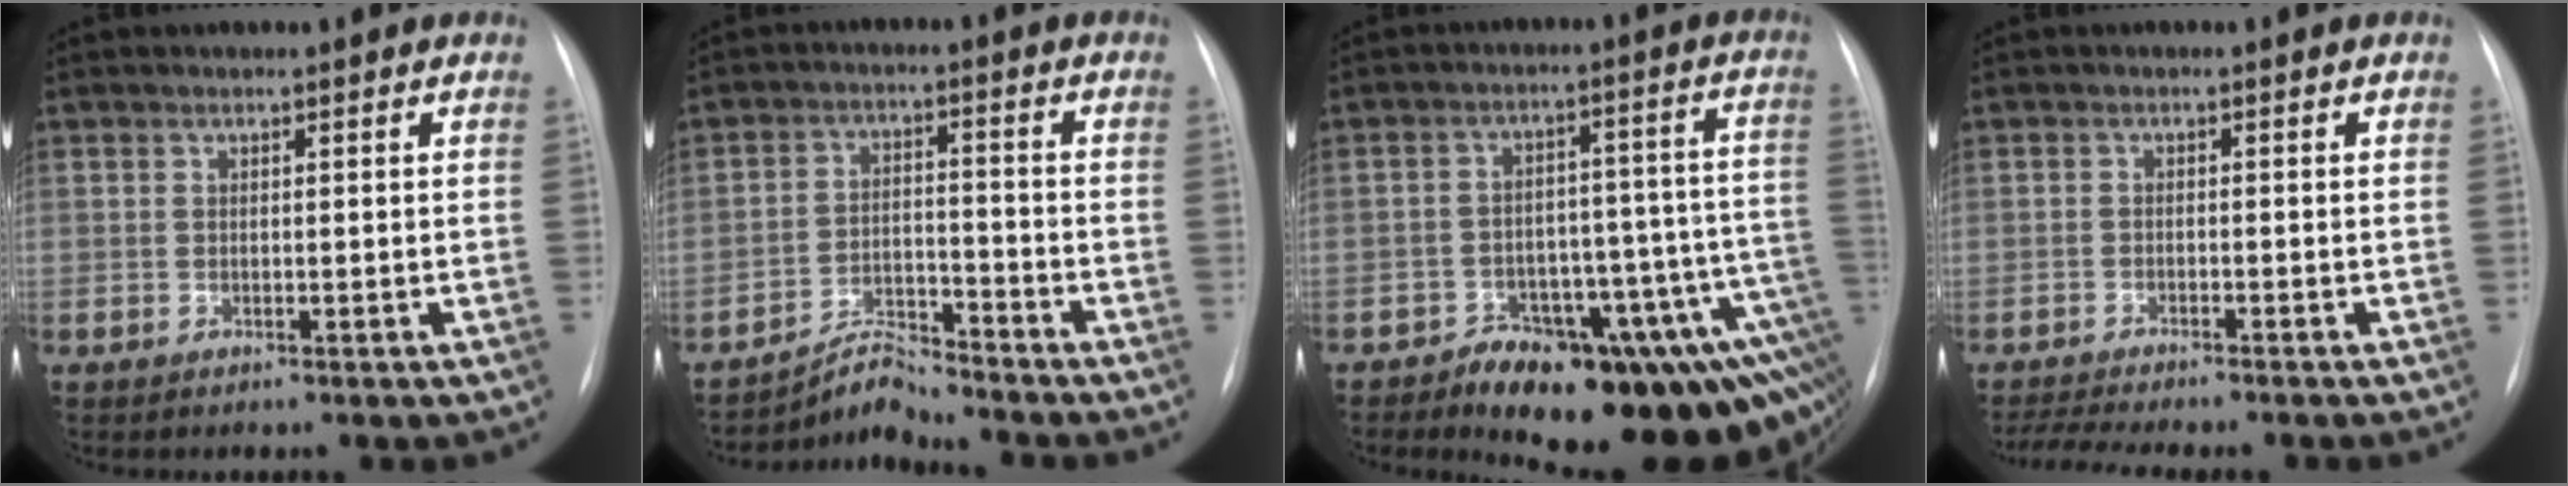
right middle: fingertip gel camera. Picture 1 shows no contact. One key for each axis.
{"total": 5.0, "fx": -5.0, "fy": 0.1, "fz": -0.2, "tx": -0.003, "ty": 0.001, "tz": -0.082}
{"total": 20.2, "fx": -13.4, "fy": 6.4, "fz": 13.7, "tx": -0.056, "ty": 0.051, "tz": -0.160}
{"total": 9.1, "fx": -8.1, "fy": 0.9, "fz": 4.0, "tx": -0.060, "ty": -0.005, "tz": -0.118}